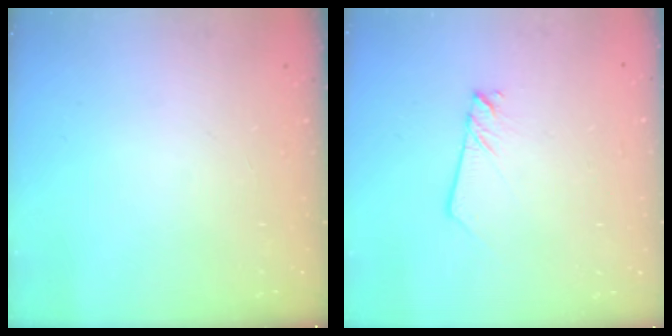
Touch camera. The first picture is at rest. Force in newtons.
{"total": 2.1, "press": 2.1, "slide": 0.1}